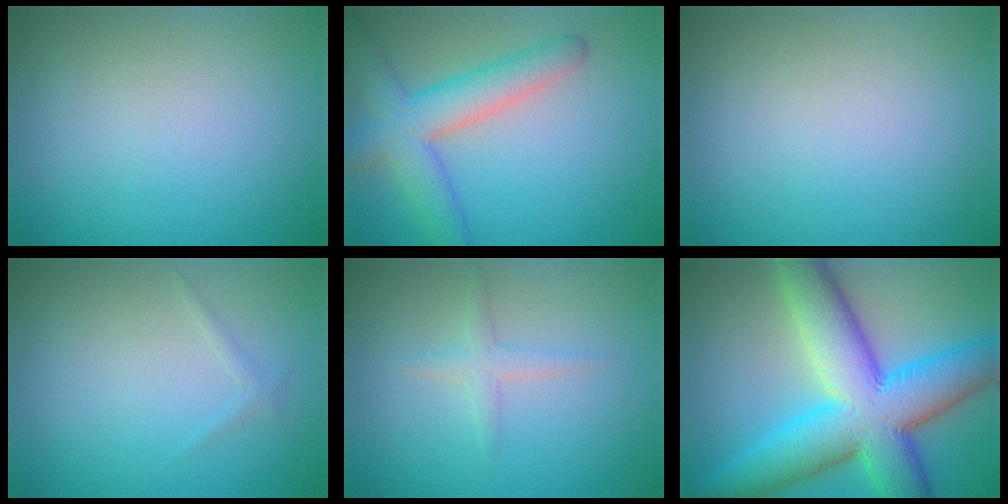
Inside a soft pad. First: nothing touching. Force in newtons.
{"total": 5.5, "press": 5.5, "slide": 0.3}
{"total": 0.0}
{"total": 0.7, "press": 0.7, "slide": 0.1}
{"total": 1.4, "press": 1.4, "slide": 0.0}
{"total": 13.1, "press": 13.1, "slide": 0.1}